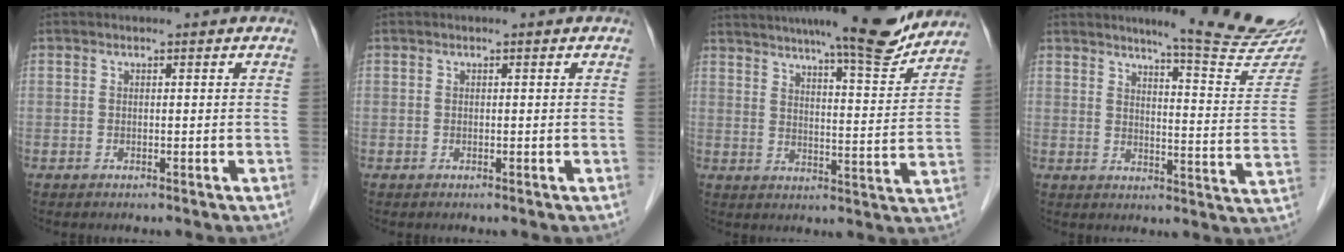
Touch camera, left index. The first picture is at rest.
{"total": 0.0}
{"total": 16.7, "force": [14.7, 1.3, 7.9], "torque": [-0.111, -0.011, 0.196]}
{"total": 16.2, "force": [14.3, 0.0, 7.6], "torque": [-0.091, -0.077, 0.166]}